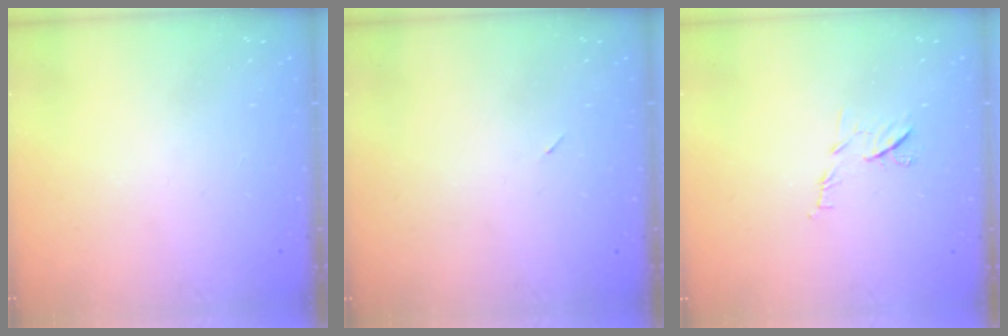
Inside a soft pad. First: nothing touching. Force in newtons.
{"total": 2.3, "press": 1.9, "slide": 1.2}
{"total": 6.2, "press": 6.2, "slide": 0.7}